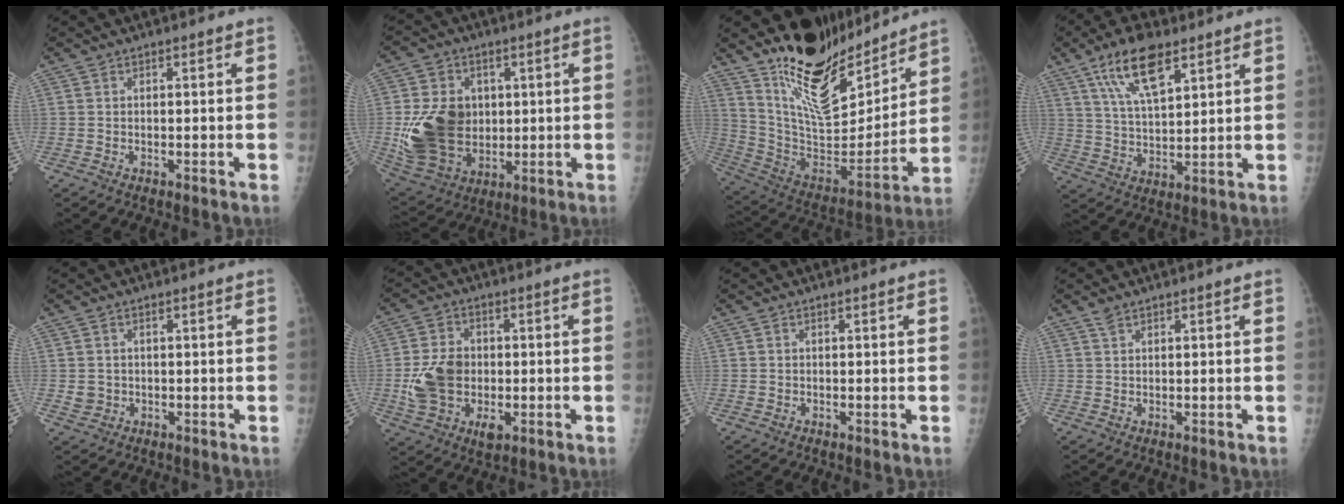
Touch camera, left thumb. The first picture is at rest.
{"total": 16.5, "force": [0.8, 12.8, 10.4], "torque": [-0.163, -0.010, 0.037]}
{"total": 21.4, "force": [17.3, 7.5, 10.1], "torque": [-0.115, -0.123, 0.304]}
{"total": 12.2, "force": [7.0, 4.7, 8.9], "torque": [-0.147, -0.024, 0.133]}
{"total": 2.2, "force": [-0.3, 2.1, 0.6], "torque": [0.000, 0.003, 0.001]}
{"total": 11.2, "force": [-0.9, 8.1, 7.7], "torque": [-0.124, 0.004, -0.011]}
{"total": 0.0}
{"total": 1.1, "force": [0.9, 0.4, 0.5], "torque": [-0.009, 0.004, 0.020]}